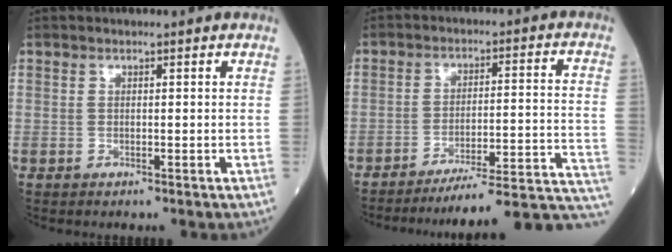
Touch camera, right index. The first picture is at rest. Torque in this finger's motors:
{"motor_torque": [0.00, -2.14, 0.27, 0.12]}